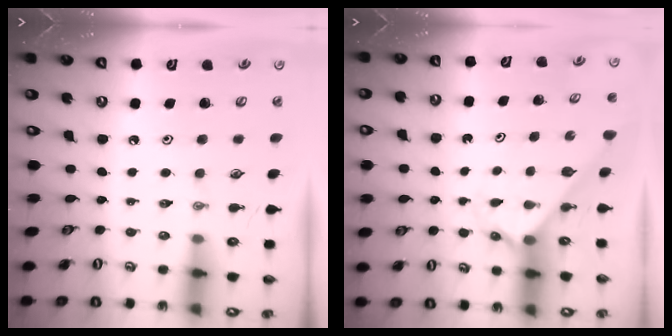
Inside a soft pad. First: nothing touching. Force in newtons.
{"total": 2.3, "press": 2.3, "slide": 0.2}